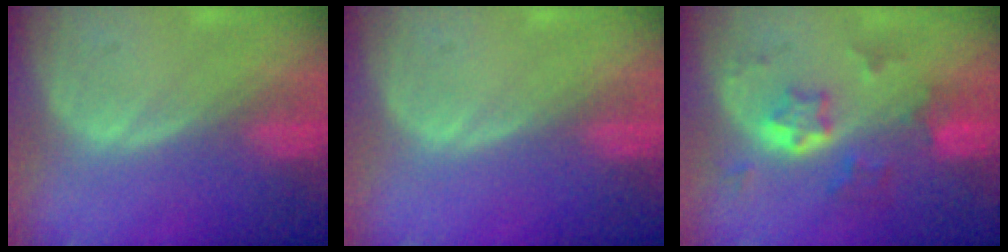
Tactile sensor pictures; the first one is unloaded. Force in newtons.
{"total": 0.0}
{"total": 5.9, "press": 5.4, "slide": 2.5}